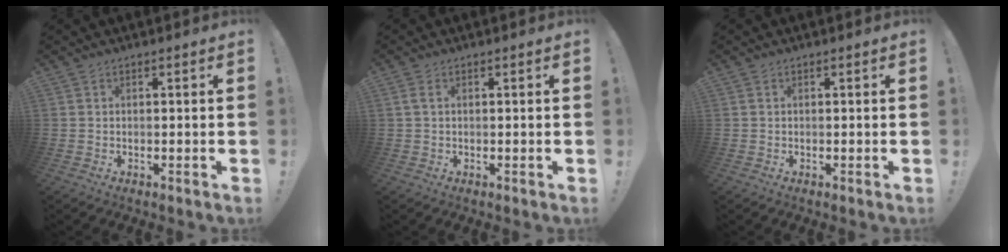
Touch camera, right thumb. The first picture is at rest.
{"total": 1.8, "force": [0.7, 1.0, 1.4], "torque": [-0.034, 0.007, 0.015]}
{"total": 0.0}